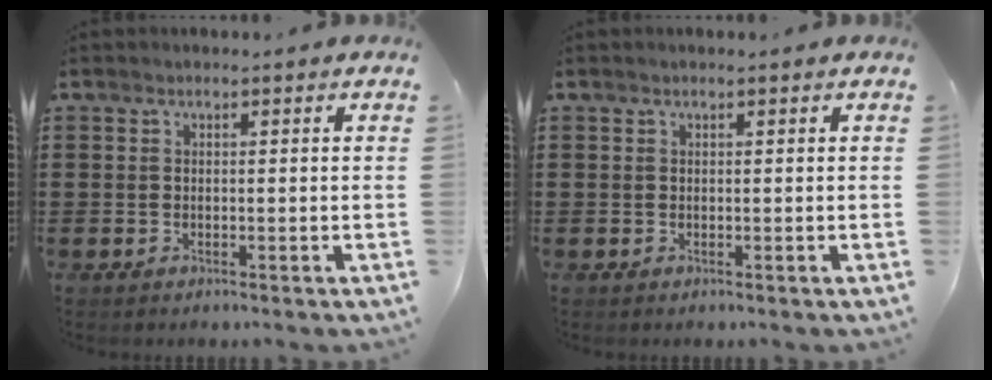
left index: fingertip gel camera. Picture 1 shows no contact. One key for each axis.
{"total": 0.0}